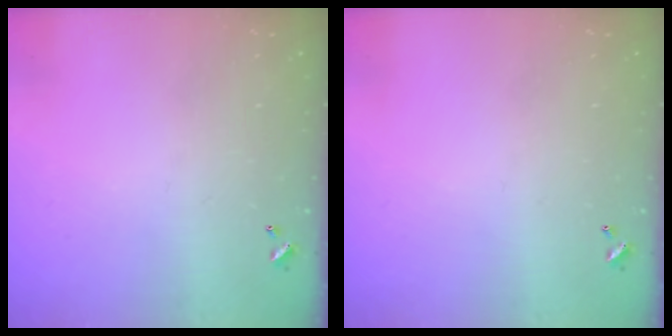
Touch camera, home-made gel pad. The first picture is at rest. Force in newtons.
{"total": 0.0}